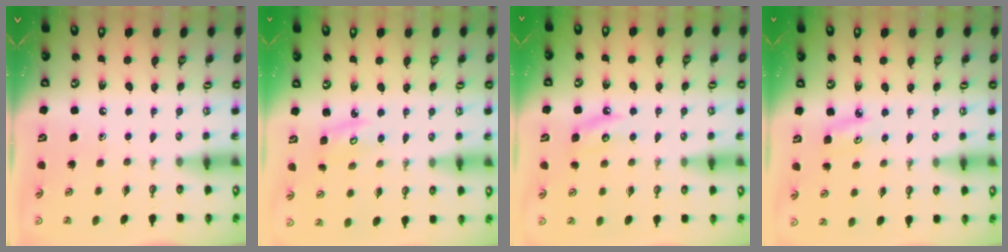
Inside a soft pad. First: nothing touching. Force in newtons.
{"total": 3.7, "press": 3.6, "slide": 0.4}
{"total": 5.6, "press": 5.6, "slide": 0.8}
{"total": 4.8, "press": 4.8, "slide": 0.4}